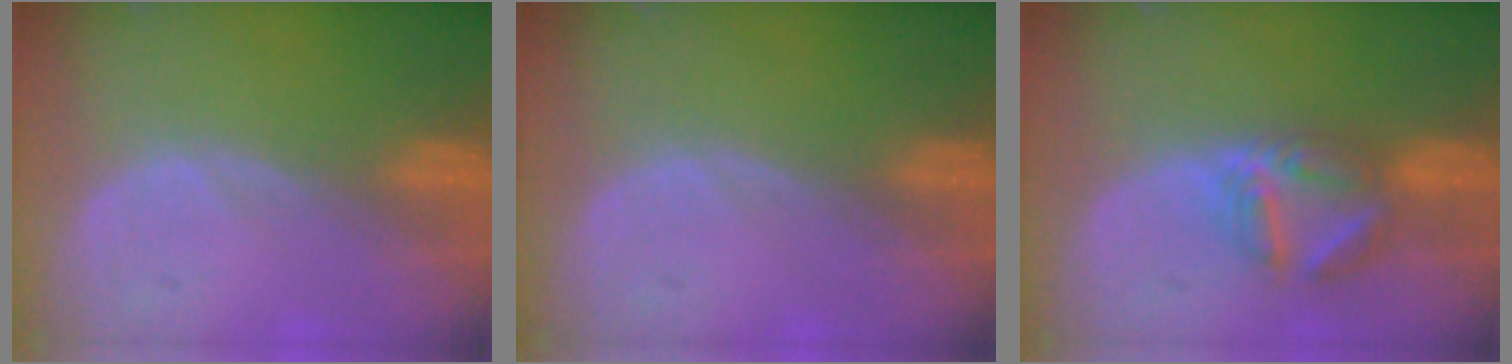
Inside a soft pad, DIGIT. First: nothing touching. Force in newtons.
{"total": 0.0}
{"total": 5.8, "press": 5.6, "slide": 1.3}